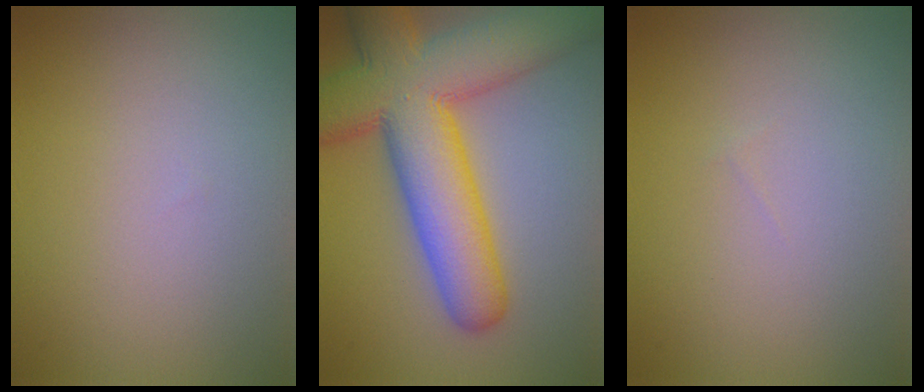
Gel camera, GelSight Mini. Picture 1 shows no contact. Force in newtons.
{"total": 12.6, "press": 12.6, "slide": 0.6}
{"total": 0.0}